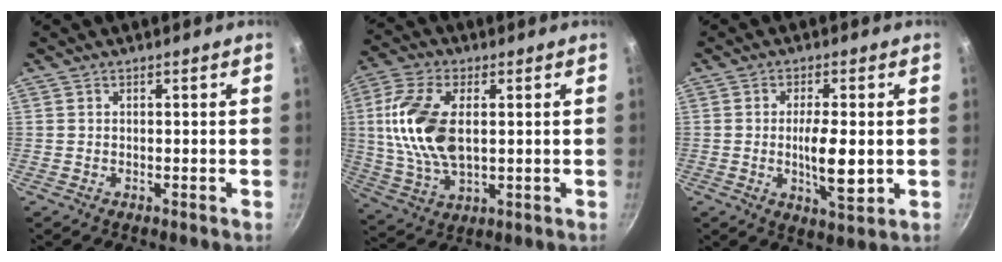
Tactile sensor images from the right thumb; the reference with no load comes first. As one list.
[{"total": 14.7, "force": [1.9, 8.0, 12.1], "torque": [-0.238, -0.001, 0.035]}, {"total": 8.2, "force": [-0.6, 2.4, 7.8], "torque": [-0.137, -0.007, -0.008]}]